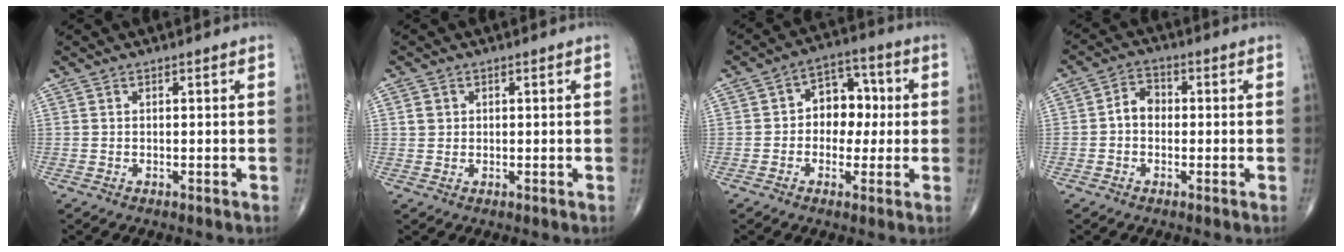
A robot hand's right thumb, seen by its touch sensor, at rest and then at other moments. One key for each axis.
{"total": 1.8, "fx": 0.5, "fy": 1.7, "fz": 0.6, "tx": -0.005, "ty": -0.001, "tz": 0.010}
{"total": 8.9, "fx": 0.3, "fy": 6.7, "fz": 5.9, "tx": -0.040, "ty": 0.027, "tz": -0.006}
{"total": 4.4, "fx": -0.4, "fy": 3.4, "fz": 2.7, "tx": -0.031, "ty": 0.019, "tz": -0.016}